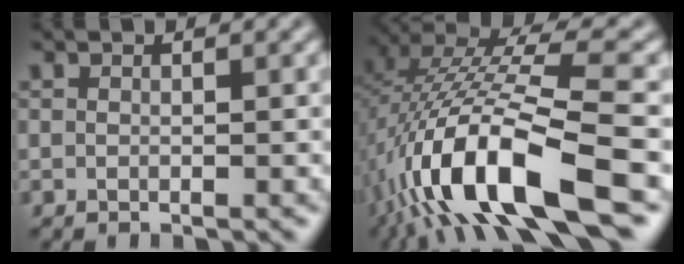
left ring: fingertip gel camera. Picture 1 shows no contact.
{"total": 13.9, "force": [-5.6, 4.0, 12.1], "torque": [-0.251, 0.011, -0.092]}